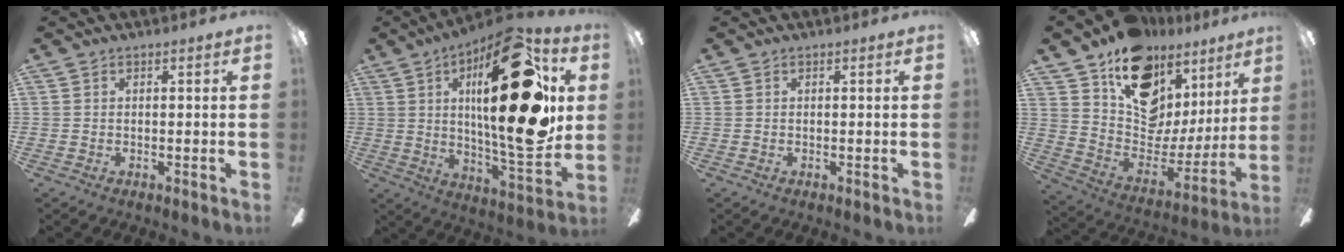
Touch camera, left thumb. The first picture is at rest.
{"total": 30.7, "force": [8.5, 10.9, 27.5], "torque": [-0.427, -0.041, 0.127]}
{"total": 0.0}
{"total": 15.9, "force": [10.8, 9.7, 6.6], "torque": [-0.112, -0.082, 0.201]}